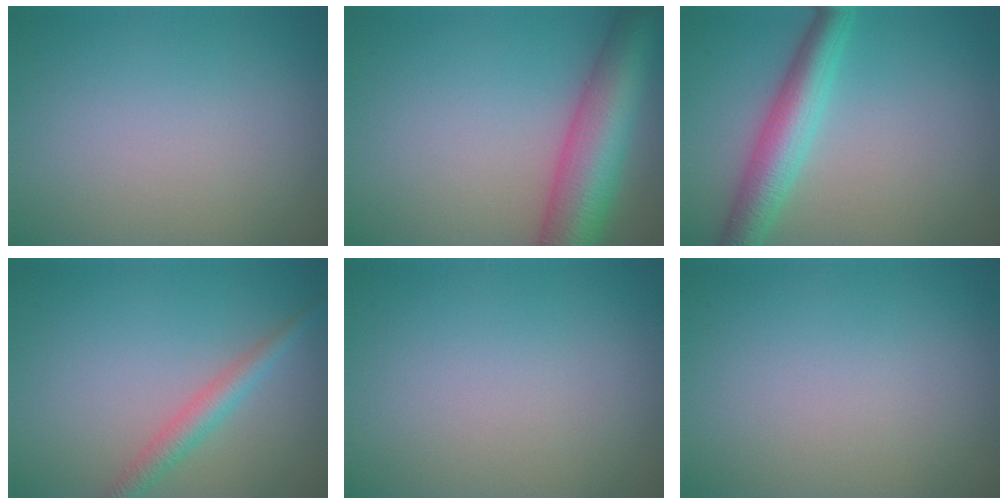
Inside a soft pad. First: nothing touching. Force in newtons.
{"total": 8.8, "press": 8.8, "slide": 0.2}
{"total": 5.1, "press": 5.1, "slide": 0.1}
{"total": 2.5, "press": 2.5, "slide": 0.1}
{"total": 0.0}
{"total": 0.0}